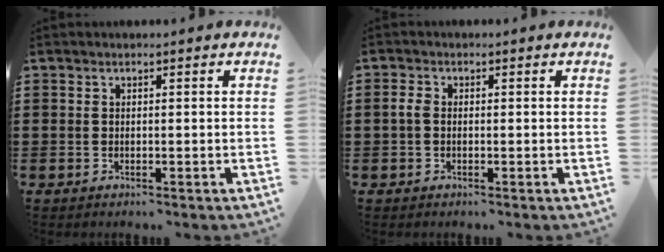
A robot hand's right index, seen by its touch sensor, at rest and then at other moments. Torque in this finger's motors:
{"motor_torque": [-0.08, -0.02, 0.13, 0.05]}